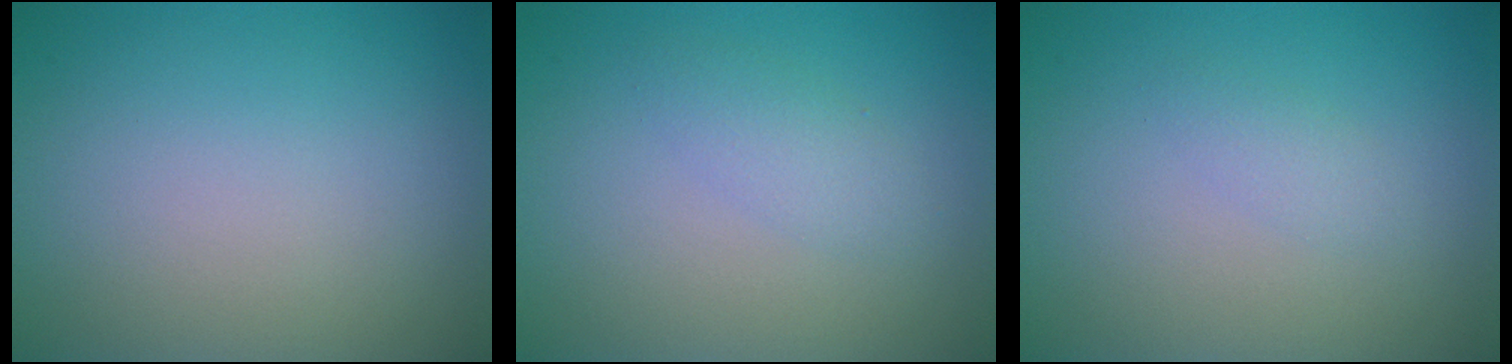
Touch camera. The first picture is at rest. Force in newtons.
{"total": 1.7, "press": 1.7, "slide": 0.0}
{"total": 1.1, "press": 1.1, "slide": 0.0}